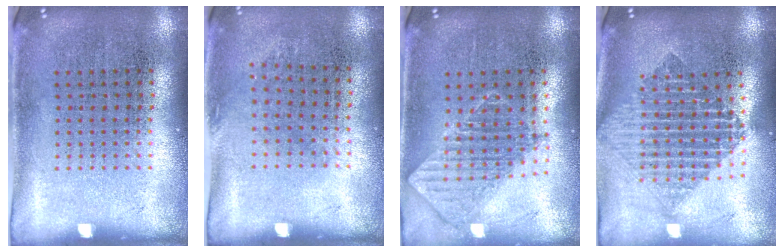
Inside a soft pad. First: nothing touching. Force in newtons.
{"total": 0.9, "press": 0.7, "slide": 0.6}
{"total": 1.0, "press": 1.0, "slide": 0.2}
{"total": 2.0, "press": 1.6, "slide": 1.2}